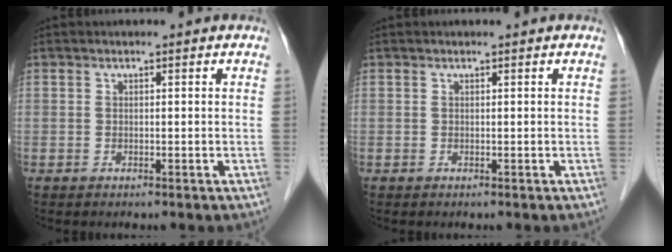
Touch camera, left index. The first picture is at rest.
{"total": 0.0}